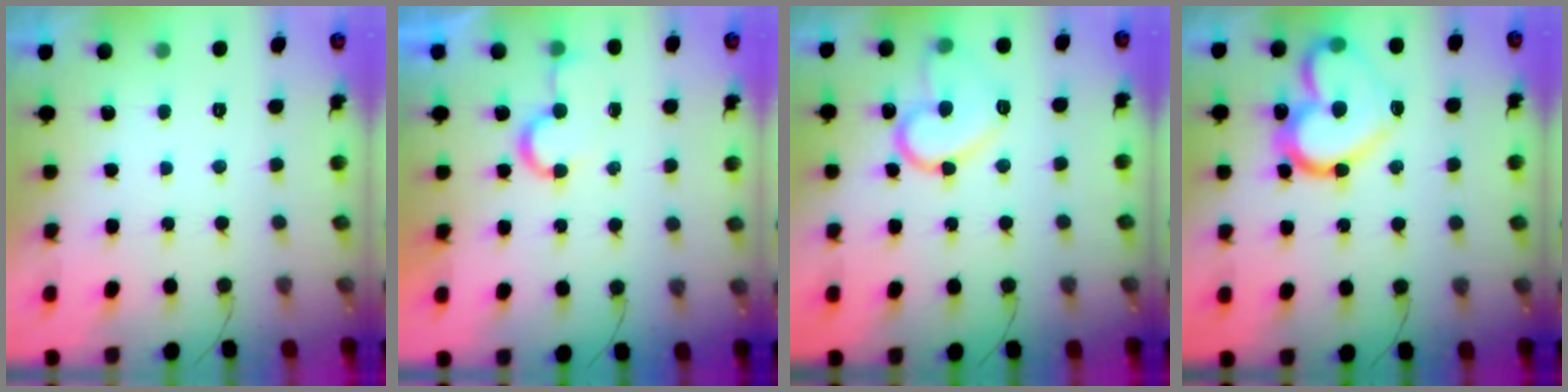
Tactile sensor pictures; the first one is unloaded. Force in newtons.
{"total": 5.6, "press": 5.1, "slide": 2.3}
{"total": 13.7, "press": 13.6, "slide": 1.4}
{"total": 17.8, "press": 17.7, "slide": 1.9}